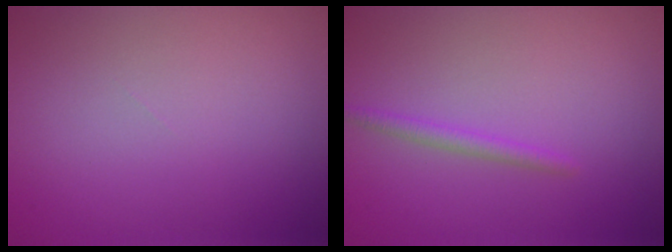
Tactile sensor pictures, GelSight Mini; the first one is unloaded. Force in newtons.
{"total": 1.3, "press": 1.3, "slide": 0.0}